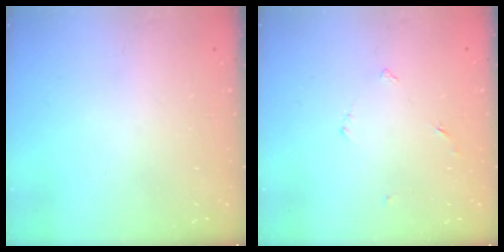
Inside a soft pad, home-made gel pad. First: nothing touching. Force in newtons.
{"total": 3.2, "press": 3.1, "slide": 0.4}